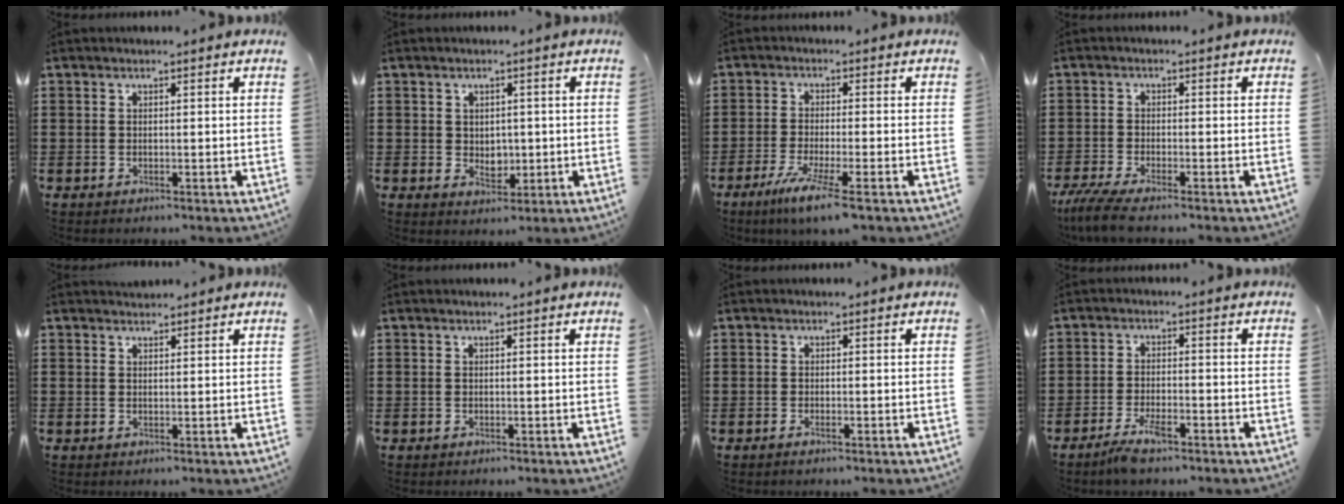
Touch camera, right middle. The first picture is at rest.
{"total": 2.6, "force": [0.4, 2.3, 1.0], "torque": [-0.013, -0.001, 0.003]}
{"total": 5.9, "force": [-3.9, -0.1, 4.4], "torque": [-0.092, -0.023, -0.070]}
{"total": 4.0, "force": [-3.5, 0.1, 2.1], "torque": [-0.064, -0.021, -0.073]}
{"total": 1.1, "force": [1.1, 0.3, 0.0], "torque": [-0.002, -0.001, 0.022]}
{"total": 0.0}
{"total": 0.7, "force": [-0.4, 0.1, 0.6], "torque": [-0.011, -0.003, -0.006]}
{"total": 3.9, "force": [-2.7, 0.9, 2.6], "torque": [-0.056, 0.001, -0.053]}